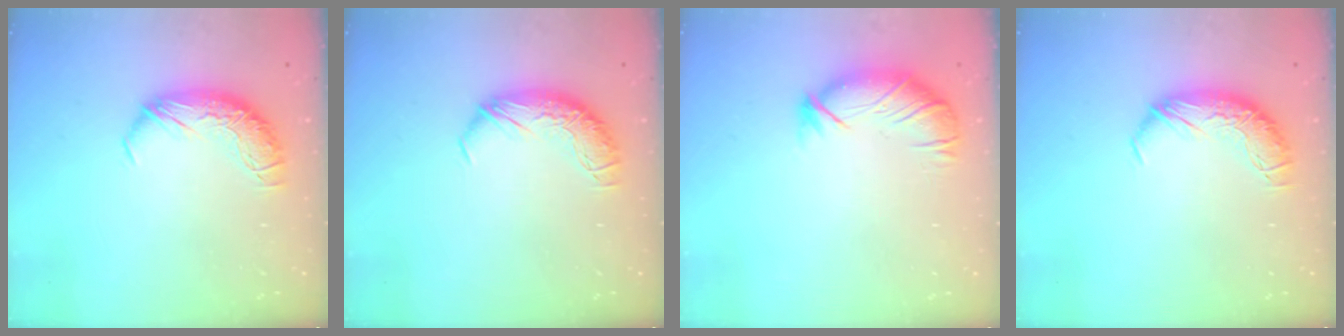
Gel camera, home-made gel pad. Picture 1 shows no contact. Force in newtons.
{"total": 0.0}
{"total": 2.9, "press": 2.5, "slide": 1.5}
{"total": 0.0}